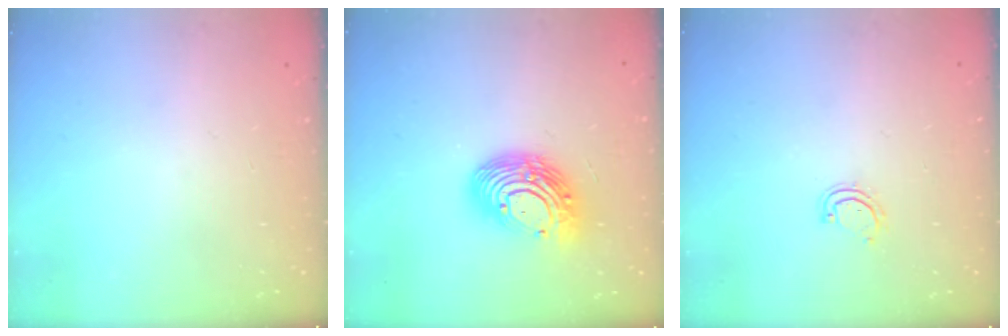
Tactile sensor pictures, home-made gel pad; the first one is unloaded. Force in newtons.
{"total": 14.5, "press": 14.4, "slide": 1.3}
{"total": 3.3, "press": 3.3, "slide": 0.2}